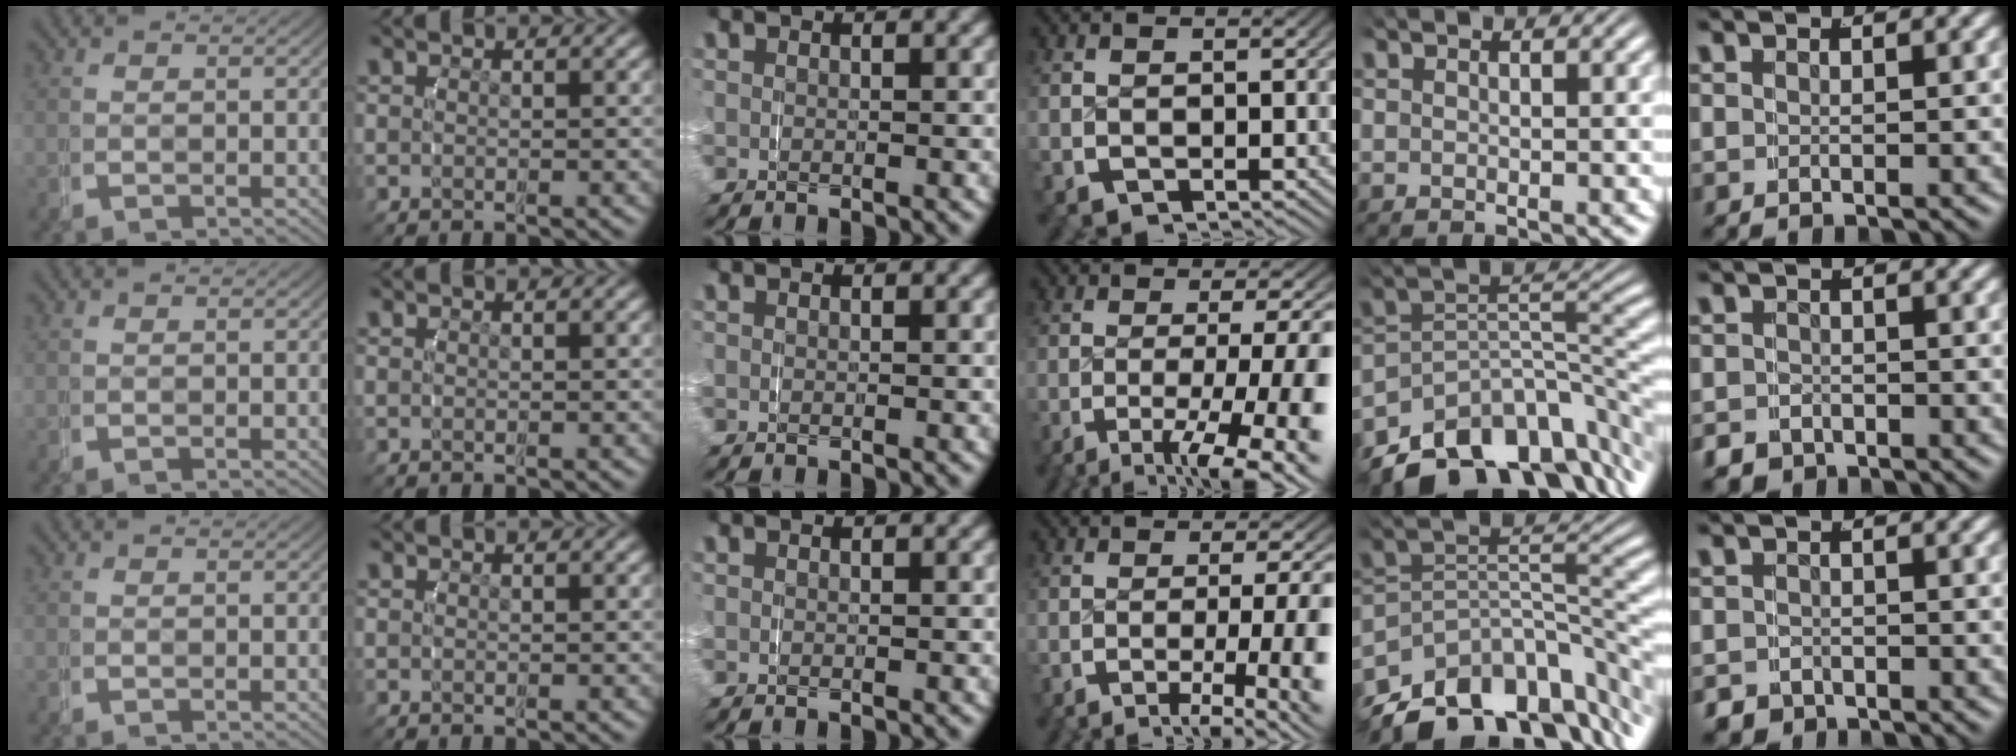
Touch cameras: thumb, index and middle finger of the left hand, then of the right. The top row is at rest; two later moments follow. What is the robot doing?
{"motion": "grasp_and_lifting", "object": "router"}